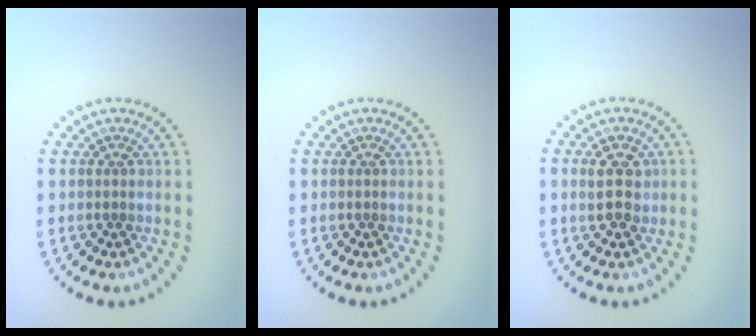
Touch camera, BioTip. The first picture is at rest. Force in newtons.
{"total": 0.0}
{"total": 2.9, "press": 2.8, "slide": 0.3}